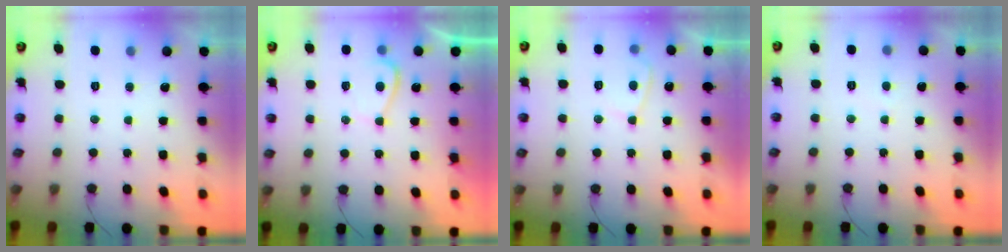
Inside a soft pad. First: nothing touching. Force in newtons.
{"total": 2.3, "press": 2.2, "slide": 0.8}
{"total": 2.7, "press": 2.6, "slide": 0.6}
{"total": 2.7, "press": 2.7, "slide": 0.2}